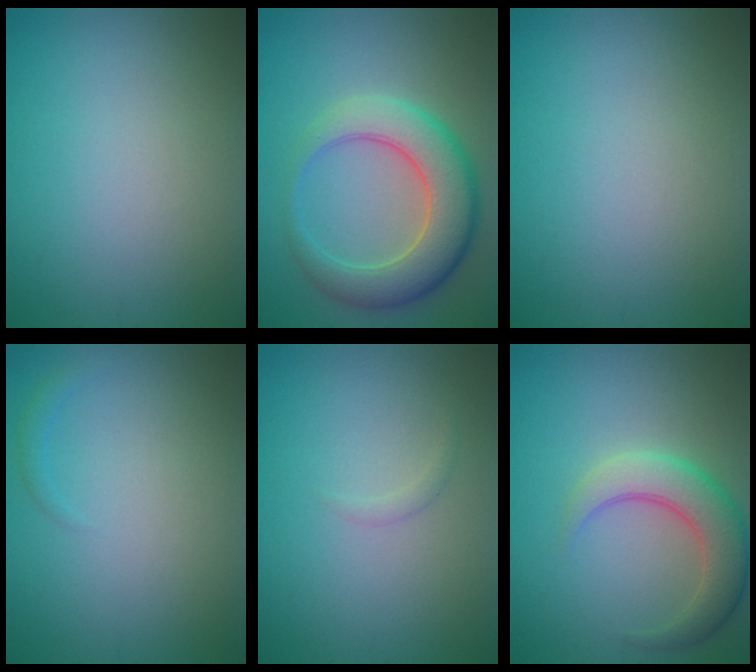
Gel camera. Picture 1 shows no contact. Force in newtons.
{"total": 7.1, "press": 7.1, "slide": 0.5}
{"total": 0.0}
{"total": 0.7, "press": 0.7, "slide": 0.1}
{"total": 0.6, "press": 0.6, "slide": 0.1}
{"total": 4.9, "press": 4.9, "slide": 0.5}